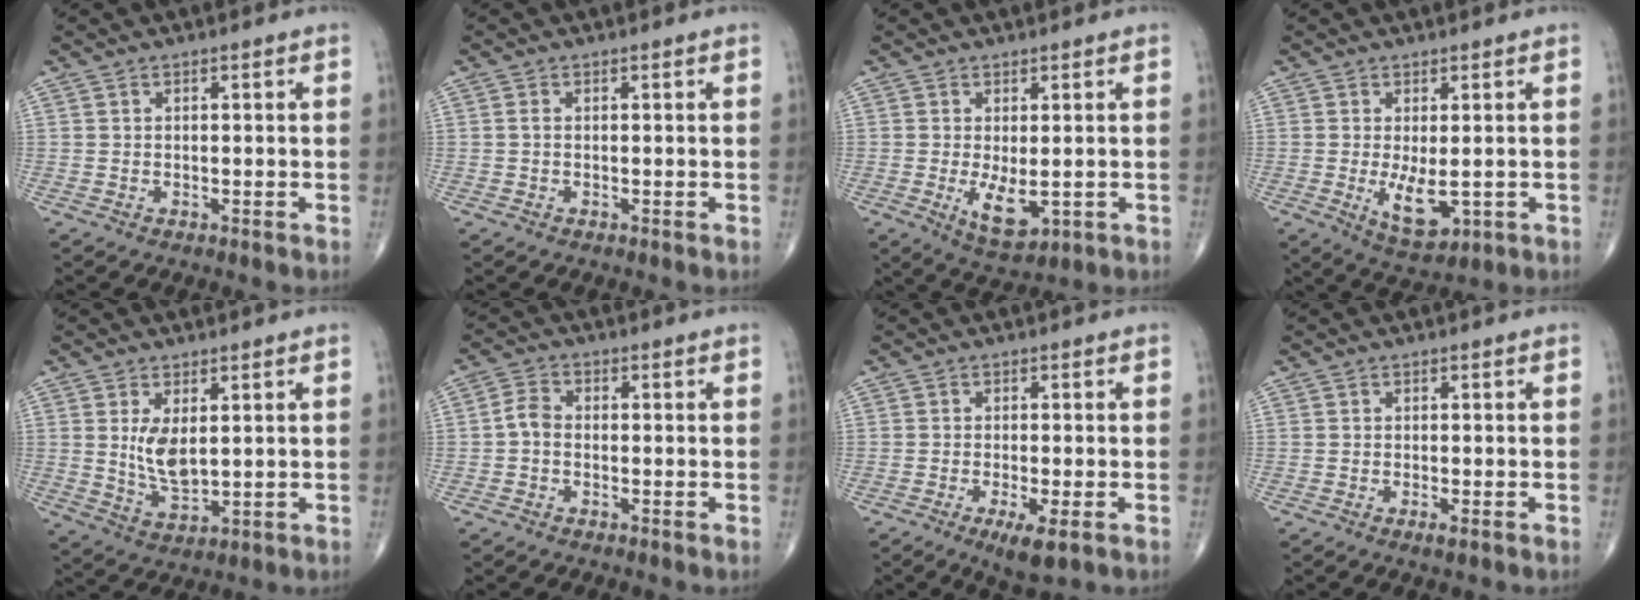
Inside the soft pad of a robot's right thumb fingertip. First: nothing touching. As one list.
[{"total": 0.6, "force": [-0.1, 0.3, 0.5], "torque": [-0.009, 0.000, -0.003]}, {"total": 5.8, "force": [-0.8, 2.5, 5.1], "torque": [-0.082, -0.017, 0.001]}, {"total": 6.3, "force": [-0.8, 2.7, 5.6], "torque": [-0.090, -0.018, 0.001]}, {"total": 6.6, "force": [1.4, 3.1, 5.6], "torque": [-0.098, -0.020, 0.037]}, {"total": 3.1, "force": [-0.7, 2.1, 2.2], "torque": [-0.038, 0.011, -0.022]}, {"total": 5.0, "force": [-2.2, 1.0, 4.3], "torque": [-0.076, -0.013, -0.037]}, {"total": 1.1, "force": [-0.5, 0.1, 1.0], "torque": [-0.021, -0.004, -0.012]}]